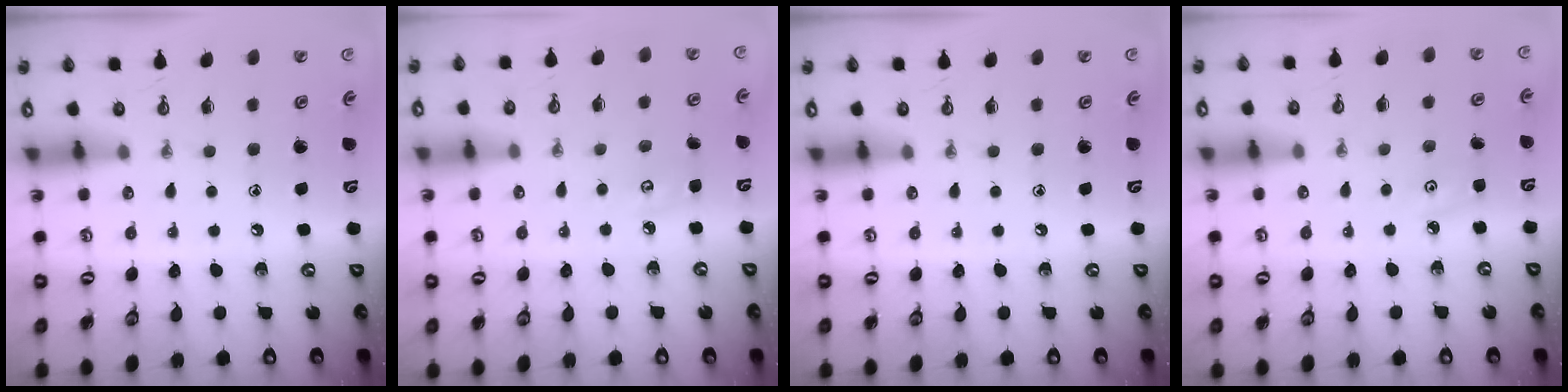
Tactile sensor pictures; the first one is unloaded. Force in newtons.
{"total": 4.4, "press": 4.4, "slide": 0.4}
{"total": 0.0}
{"total": 3.0, "press": 3.0, "slide": 0.4}